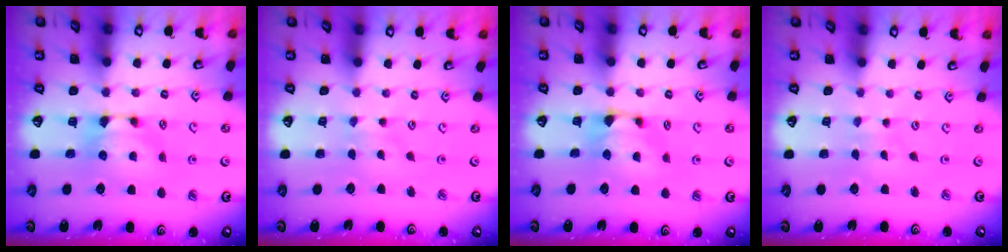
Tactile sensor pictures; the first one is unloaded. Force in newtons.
{"total": 2.0, "press": 2.0, "slide": 0.1}
{"total": 0.8, "press": 0.4, "slide": 0.7}
{"total": 5.1, "press": 5.1, "slide": 0.2}